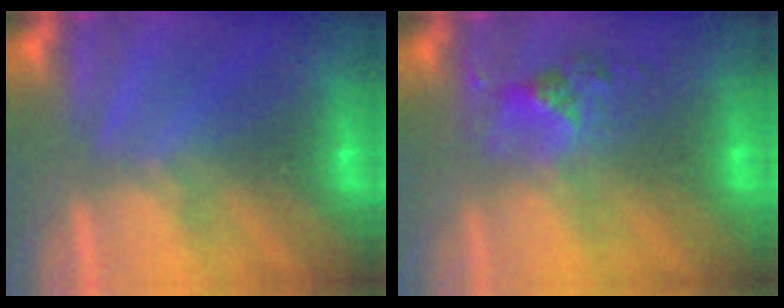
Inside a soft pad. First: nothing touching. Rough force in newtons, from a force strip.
{"total": 2.5}